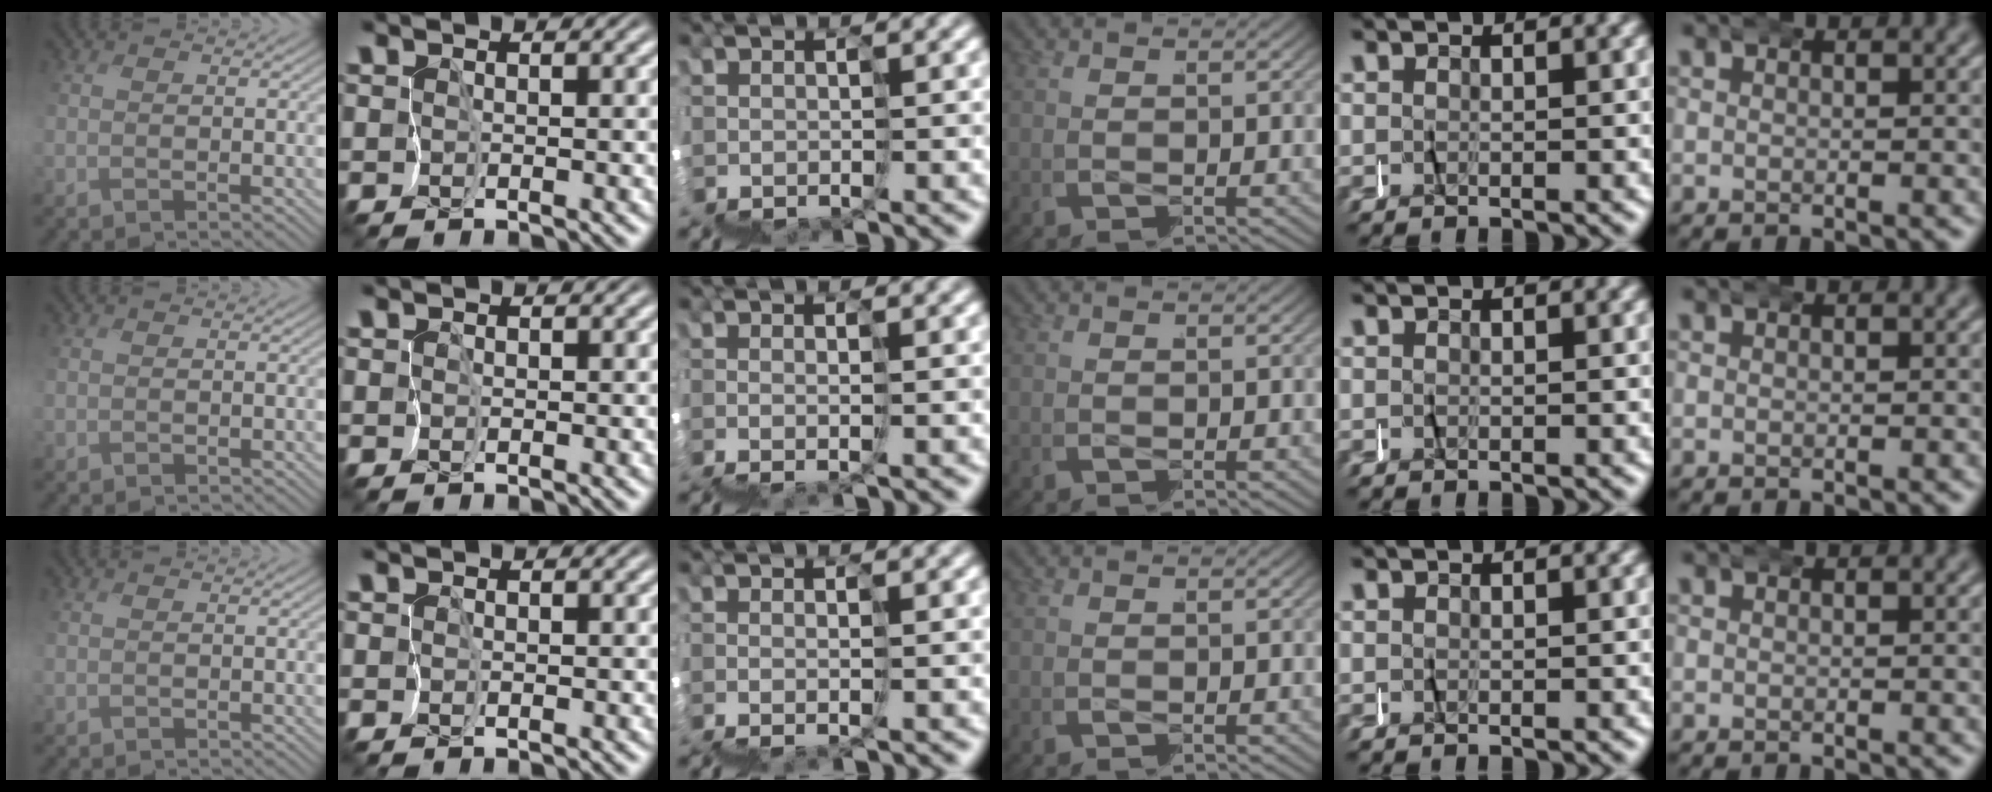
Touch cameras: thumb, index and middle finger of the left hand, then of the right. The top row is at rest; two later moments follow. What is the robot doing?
{"motion": "wrap", "object": "felt sheet"}